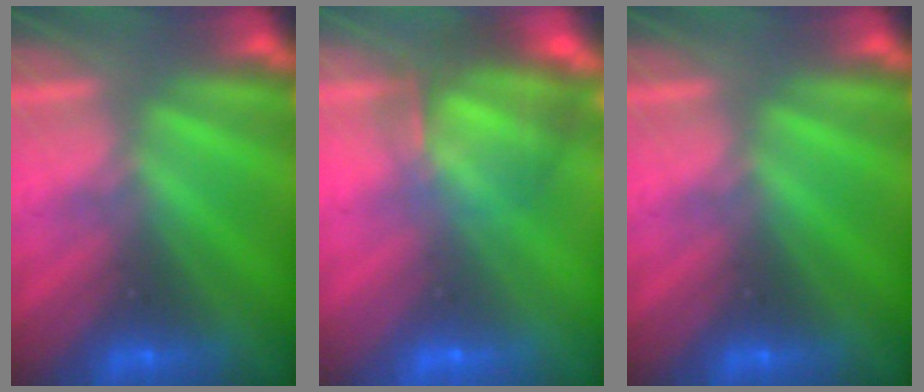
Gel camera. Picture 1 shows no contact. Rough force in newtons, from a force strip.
{"total": 7.5}
{"total": 0.0}